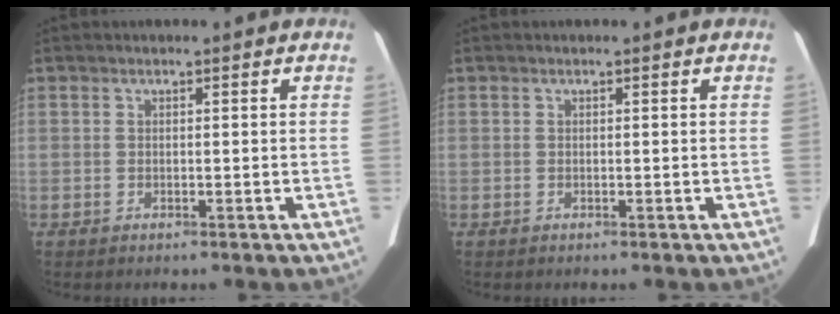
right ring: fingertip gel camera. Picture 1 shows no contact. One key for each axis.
{"total": 0.0}